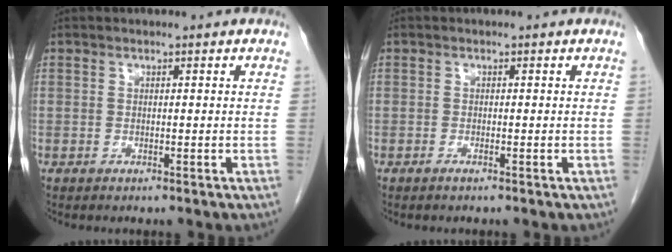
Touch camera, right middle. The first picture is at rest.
{"total": 0.7, "force": [-0.5, 0.0, 0.5], "torque": [-0.011, -0.001, -0.009]}